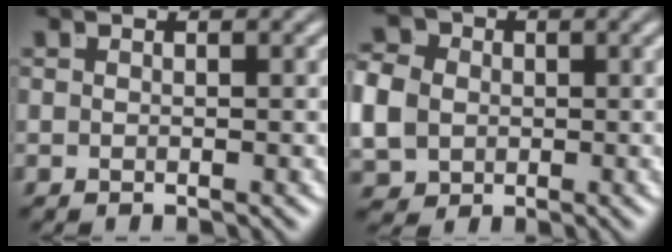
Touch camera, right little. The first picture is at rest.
{"total": 6.7, "force": [0.3, 5.8, 3.3], "torque": [-0.075, -0.019, 0.010]}